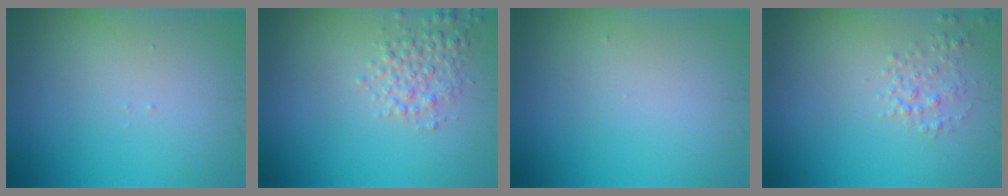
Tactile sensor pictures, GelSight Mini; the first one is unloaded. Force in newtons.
{"total": 2.7, "press": 2.7, "slide": 0.0}
{"total": 0.0}
{"total": 1.6, "press": 1.6, "slide": 0.1}